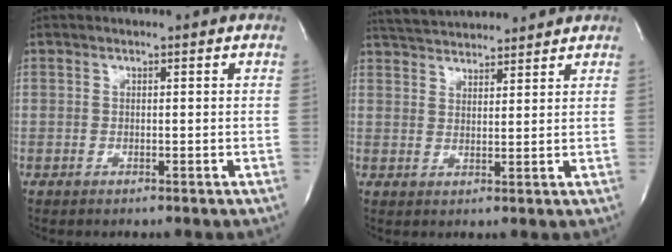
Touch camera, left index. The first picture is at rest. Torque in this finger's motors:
{"motor_torque": [-0.31, -0.41, 0.21, 0.09]}